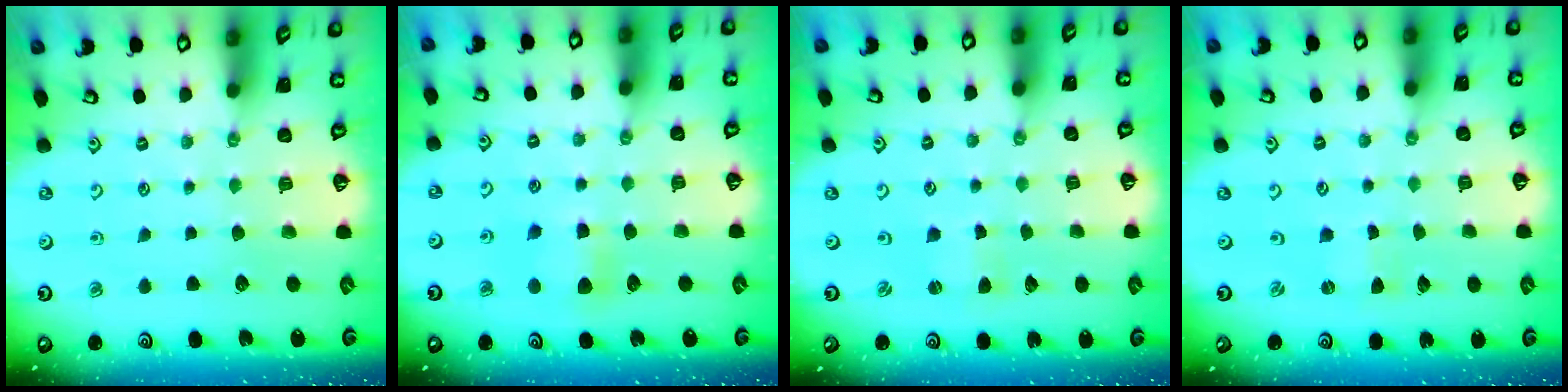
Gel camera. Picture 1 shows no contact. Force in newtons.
{"total": 6.4, "press": 6.4, "slide": 0.7}
{"total": 1.9, "press": 1.9, "slide": 0.4}
{"total": 0.0}